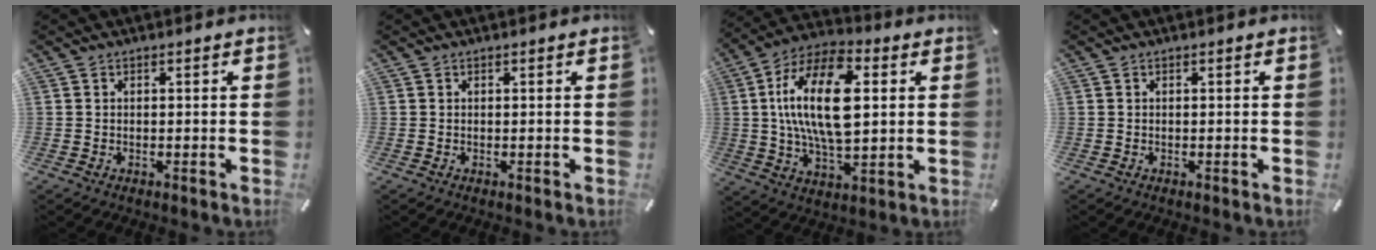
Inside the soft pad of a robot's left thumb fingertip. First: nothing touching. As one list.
[{"total": 0.0}, {"total": 20.0, "force": [3.5, 10.2, 16.8], "torque": [-0.332, -0.003, 0.052]}, {"total": 0.0}]